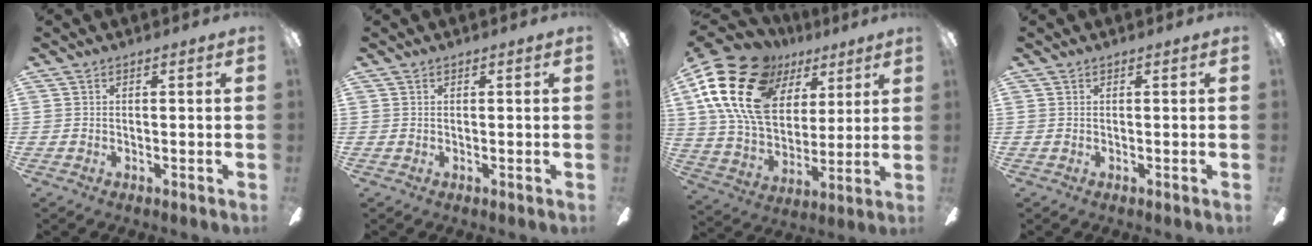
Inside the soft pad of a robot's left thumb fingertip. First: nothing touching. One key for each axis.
{"total": 0.0}
{"total": 23.7, "fx": 10.6, "fy": 15.9, "fz": 14.0, "tx": -0.284, "ty": -0.036, "tz": 0.191}
{"total": 0.0}